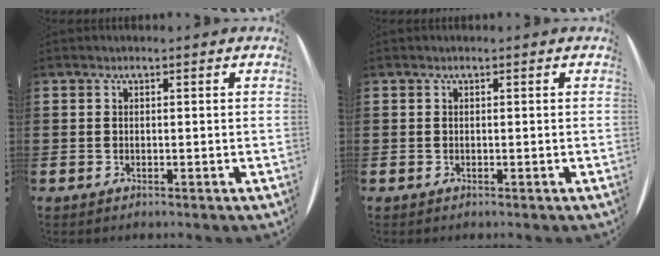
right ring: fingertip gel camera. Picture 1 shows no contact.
{"total": 0.0}